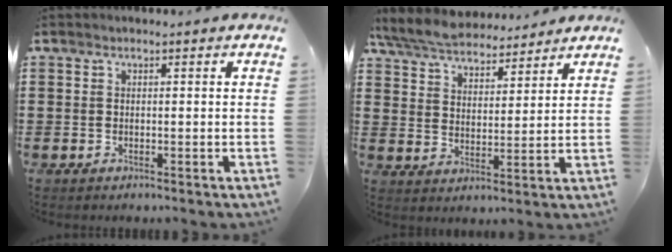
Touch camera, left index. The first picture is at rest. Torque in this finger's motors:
{"motor_torque": [0.28, 0.08, 0.62, 0.15]}